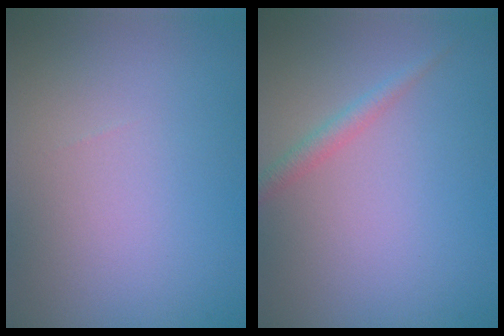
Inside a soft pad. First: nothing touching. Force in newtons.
{"total": 1.4, "press": 1.4, "slide": 0.1}